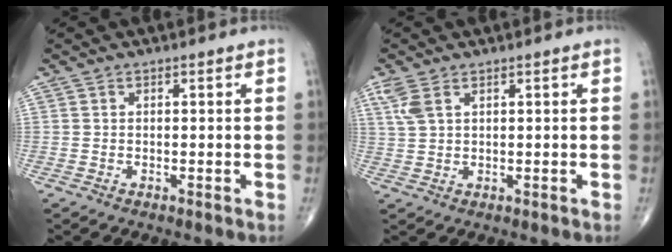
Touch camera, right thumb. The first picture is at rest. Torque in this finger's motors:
{"motor_torque": [-0.58, 0.67, 0.53, 0.45, 0.04]}